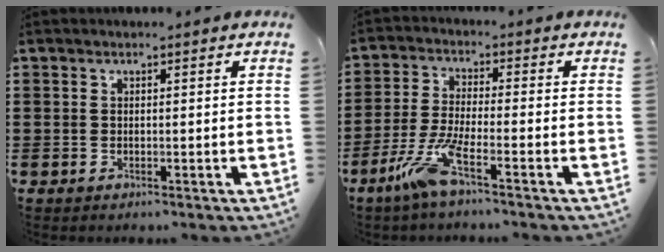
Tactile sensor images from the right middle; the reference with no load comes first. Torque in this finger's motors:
{"motor_torque": [1.50, -0.64, 0.70, 0.15]}